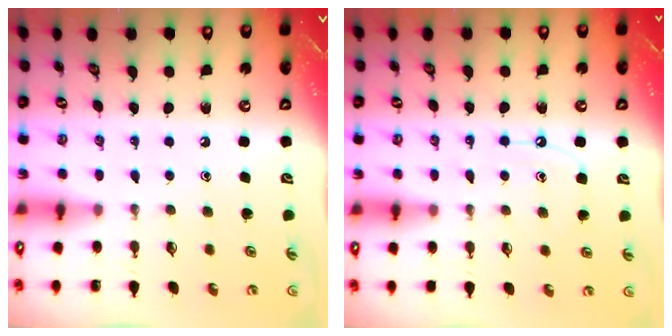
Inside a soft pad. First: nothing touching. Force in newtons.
{"total": 6.9, "press": 6.9, "slide": 0.6}